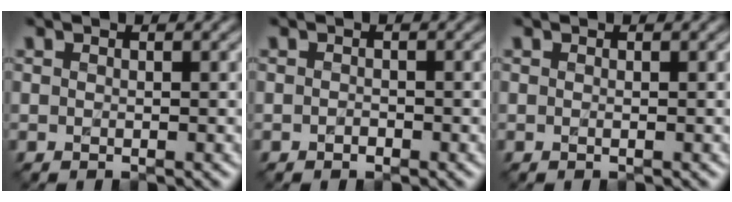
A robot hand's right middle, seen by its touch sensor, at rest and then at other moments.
{"total": 0.6, "force": [-0.4, 0.3, 0.3], "torque": [-0.005, -0.001, -0.006]}
{"total": 0.0}